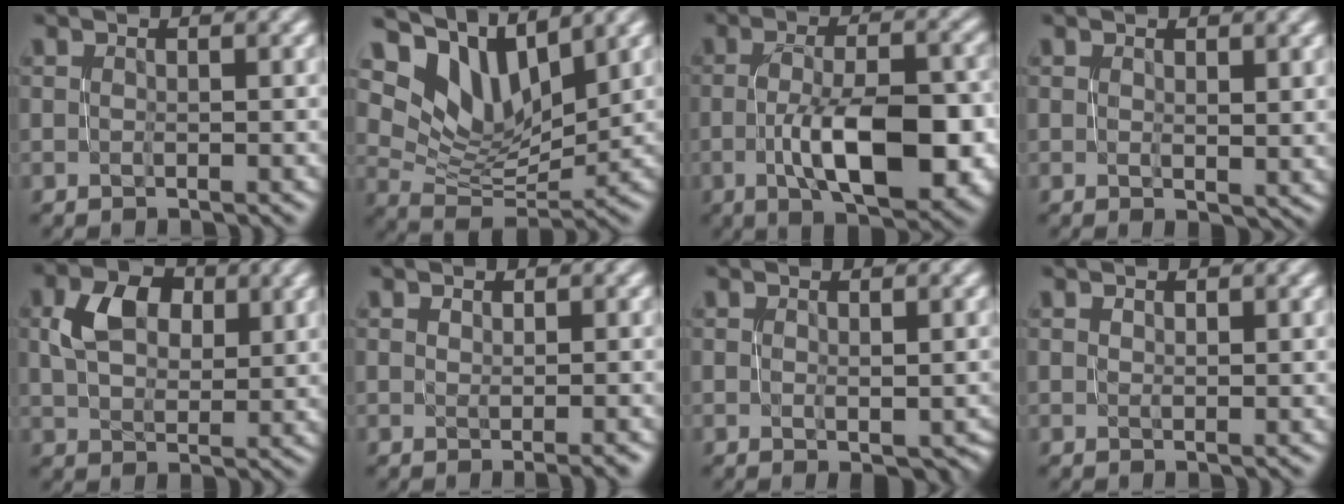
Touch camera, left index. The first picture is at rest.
{"total": 7.6, "force": [5.5, 3.6, 3.8], "torque": [-0.074, -0.002, 0.102]}
{"total": 10.2, "force": [-2.8, 4.0, 9.0], "torque": [-0.149, 0.002, -0.044]}
{"total": 1.4, "force": [0.4, 0.6, 1.2], "torque": [-0.018, 0.001, 0.009]}
{"total": 5.4, "force": [2.1, 3.7, 3.3], "torque": [-0.062, 0.008, 0.035]}
{"total": 1.1, "force": [0.0, 0.4, 1.0], "torque": [-0.005, 0.003, -0.001]}
{"total": 2.2, "force": [0.0, 1.0, 1.9], "torque": [-0.015, 0.004, 0.007]}
{"total": 0.0}